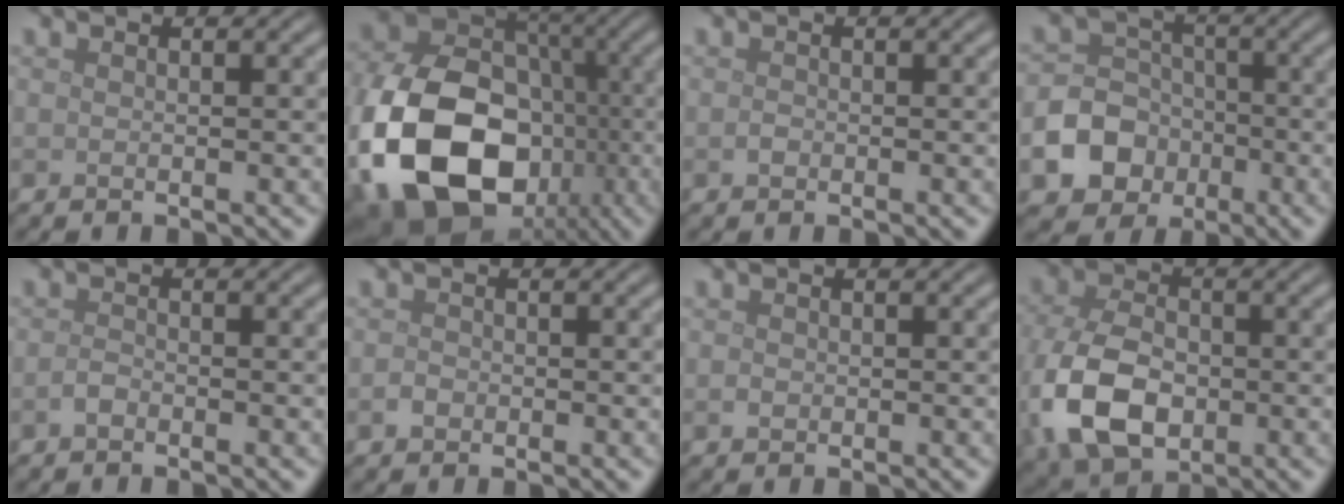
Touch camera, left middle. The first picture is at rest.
{"total": 17.5, "force": [-5.6, 12.6, 10.7], "torque": [-0.226, -0.034, -0.097]}
{"total": 0.6, "force": [-0.2, 0.5, 0.3], "torque": [-0.006, -0.002, -0.006]}
{"total": 8.2, "force": [-3.3, 7.1, 2.5], "torque": [-0.033, -0.012, -0.083]}
{"total": 1.0, "force": [-0.6, 0.5, 0.5], "torque": [-0.012, 0.001, -0.015]}
{"total": 1.0, "force": [-0.5, 0.9, 0.4], "torque": [-0.005, -0.001, -0.012]}
{"total": 0.7, "force": [-0.2, 0.6, 0.2], "torque": [-0.003, -0.004, -0.005]}
{"total": 9.9, "force": [-2.8, 6.5, 6.9], "torque": [-0.174, -0.018, -0.062]}